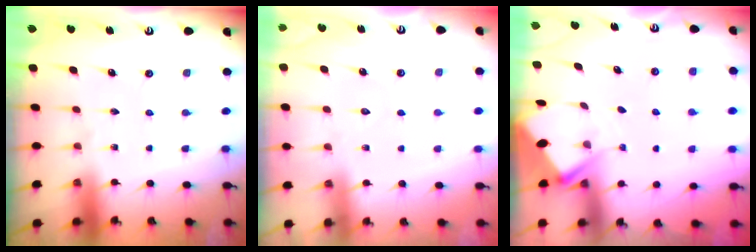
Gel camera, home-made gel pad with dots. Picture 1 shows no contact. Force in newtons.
{"total": 4.9, "press": 4.9, "slide": 0.6}
{"total": 3.0, "press": 2.9, "slide": 0.4}